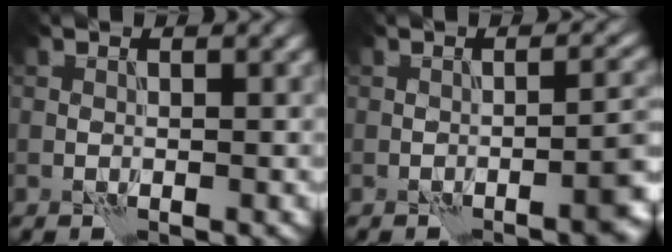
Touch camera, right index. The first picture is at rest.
{"total": 4.0, "force": [-2.0, 0.9, 3.3], "torque": [-0.038, 0.010, -0.030]}